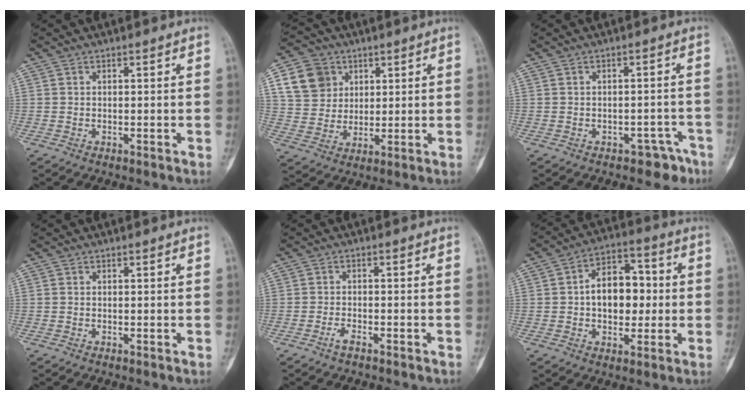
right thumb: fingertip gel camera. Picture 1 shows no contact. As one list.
[{"total": 10.5, "force": [4.0, 9.0, 3.7], "torque": [-0.042, -0.005, 0.077]}, {"total": 4.3, "force": [-3.1, 2.6, 1.3], "torque": [0.000, 0.033, -0.035]}, {"total": 0.0}, {"total": 1.7, "force": [-1.3, 0.5, 1.0], "torque": [-0.025, 0.008, -0.027]}, {"total": 12.3, "force": [0.2, 8.2, 9.2], "torque": [-0.101, 0.026, -0.001]}]